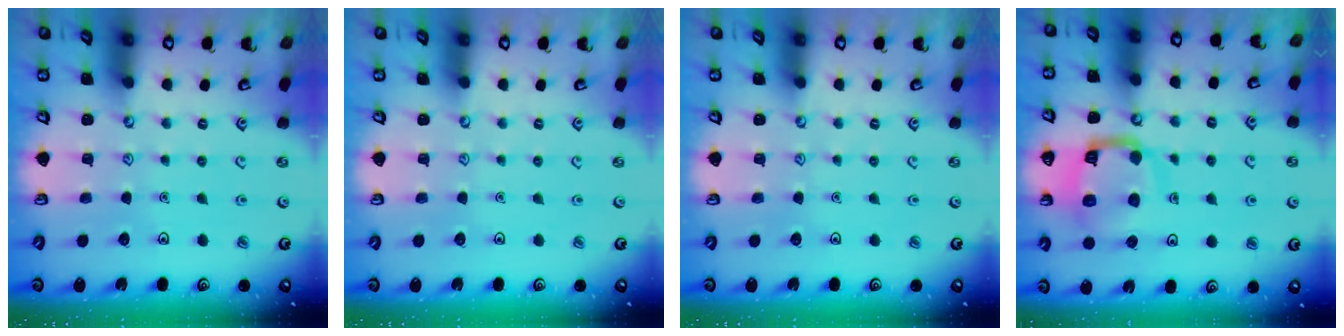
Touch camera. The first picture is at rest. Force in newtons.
{"total": 0.0}
{"total": 0.0}
{"total": 13.0, "press": 12.9, "slide": 1.5}